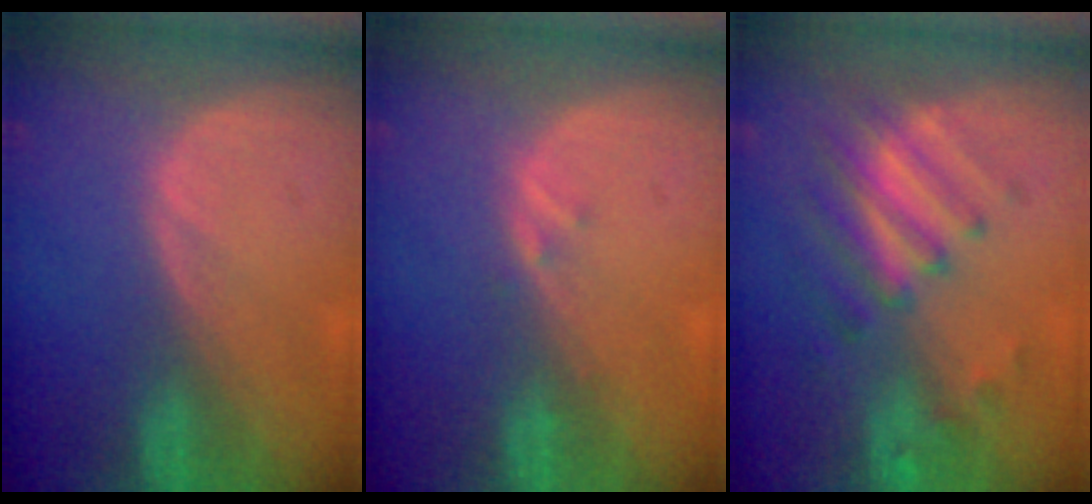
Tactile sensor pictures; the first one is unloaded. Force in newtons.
{"total": 1.0, "press": 0.9, "slide": 0.5}
{"total": 7.7, "press": 7.1, "slide": 3.1}